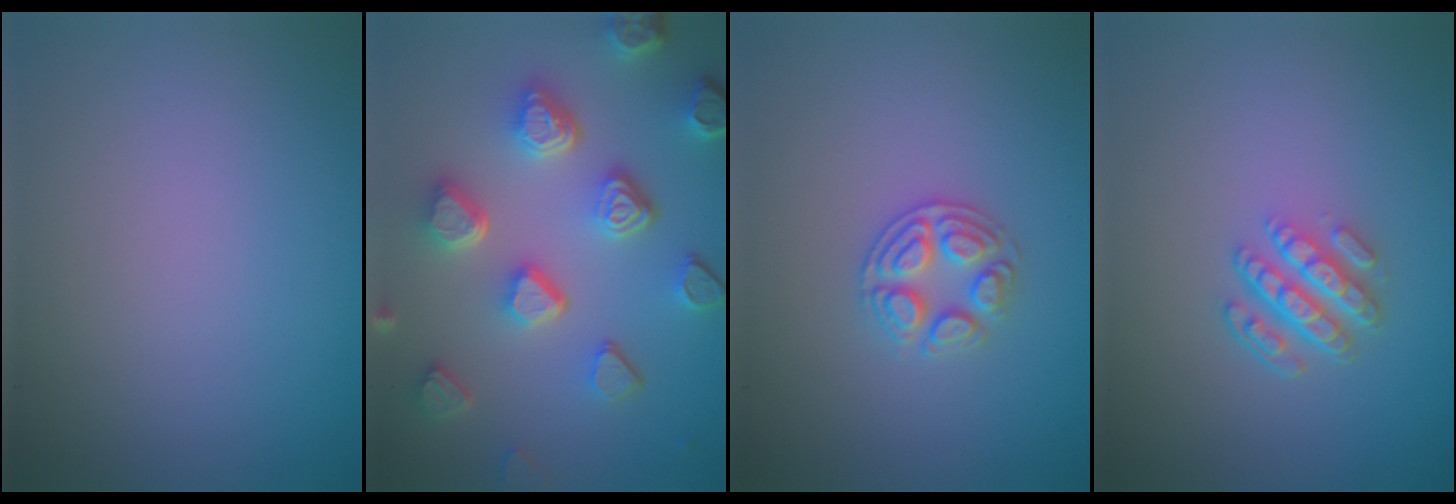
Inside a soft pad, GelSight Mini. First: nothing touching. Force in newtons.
{"total": 6.8, "press": 5.3, "slide": 4.2}
{"total": 2.7, "press": 2.6, "slide": 0.7}
{"total": 4.3, "press": 3.1, "slide": 2.9}